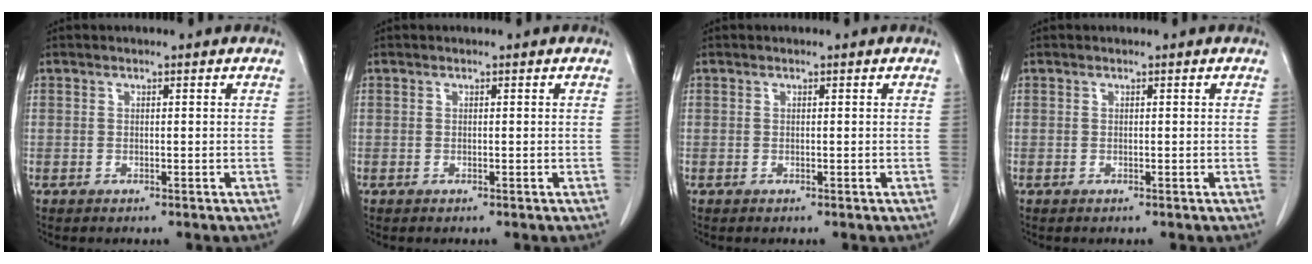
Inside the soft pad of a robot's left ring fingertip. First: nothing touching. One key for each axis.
{"total": 0.0}
{"total": 0.0}
{"total": 0.0}